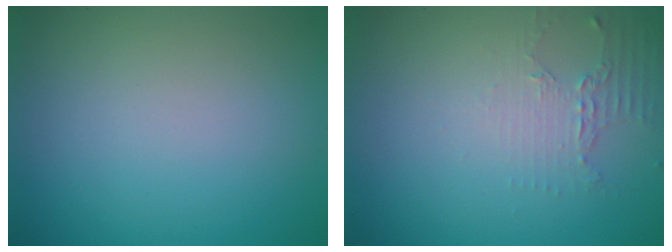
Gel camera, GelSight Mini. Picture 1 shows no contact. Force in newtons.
{"total": 2.1, "press": 1.5, "slide": 1.4}